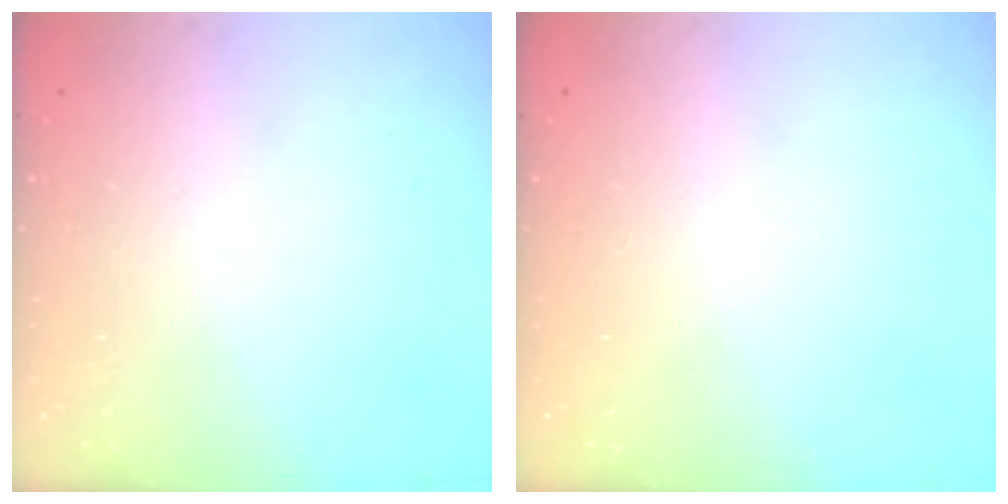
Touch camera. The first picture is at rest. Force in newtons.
{"total": 0.0}